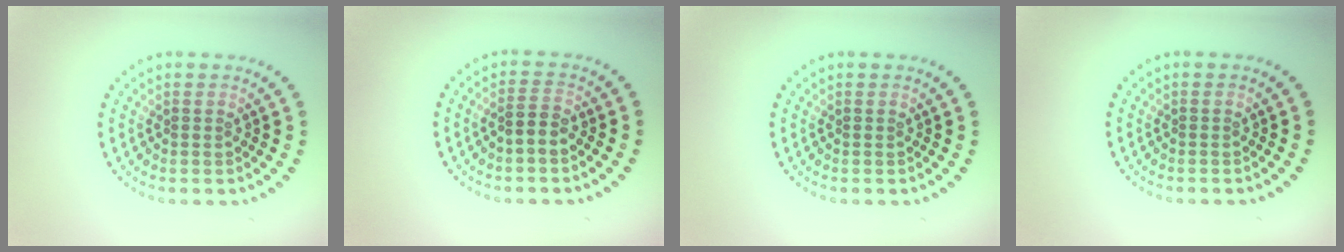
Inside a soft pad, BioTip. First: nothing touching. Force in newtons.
{"total": 1.7, "press": 1.6, "slide": 0.8}
{"total": 0.0}
{"total": 0.0}